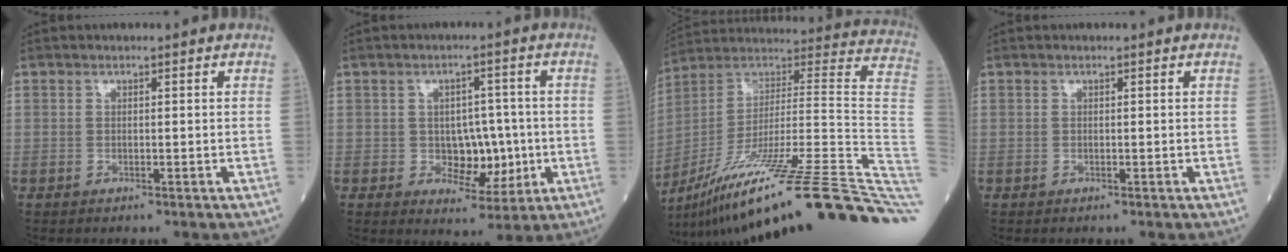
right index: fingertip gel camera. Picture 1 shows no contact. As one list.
[{"total": 6.5, "force": [-0.8, 4.0, 5.1], "torque": [-0.065, 0.005, -0.005]}, {"total": 37.3, "force": [-24.4, -0.5, 28.2], "torque": [-0.281, -0.015, -0.377]}, {"total": 0.0}]